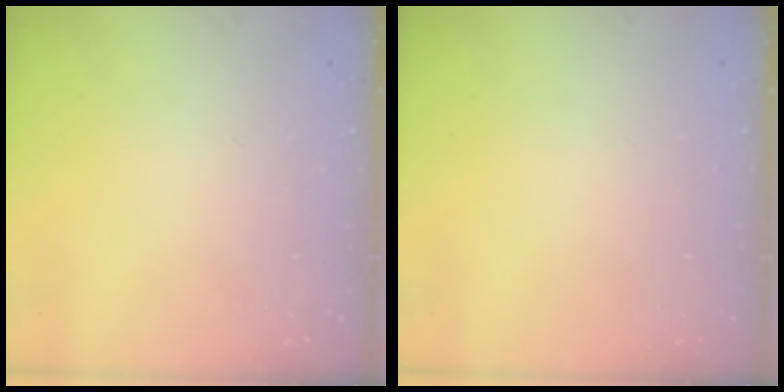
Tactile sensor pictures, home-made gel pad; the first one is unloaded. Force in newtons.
{"total": 0.0}